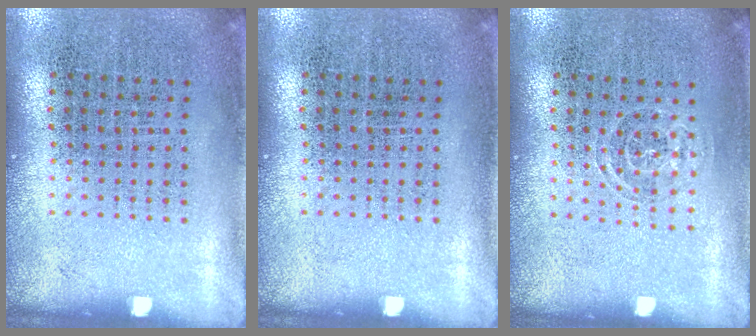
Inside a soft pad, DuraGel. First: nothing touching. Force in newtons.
{"total": 0.0}
{"total": 0.9, "press": 0.6, "slide": 0.7}